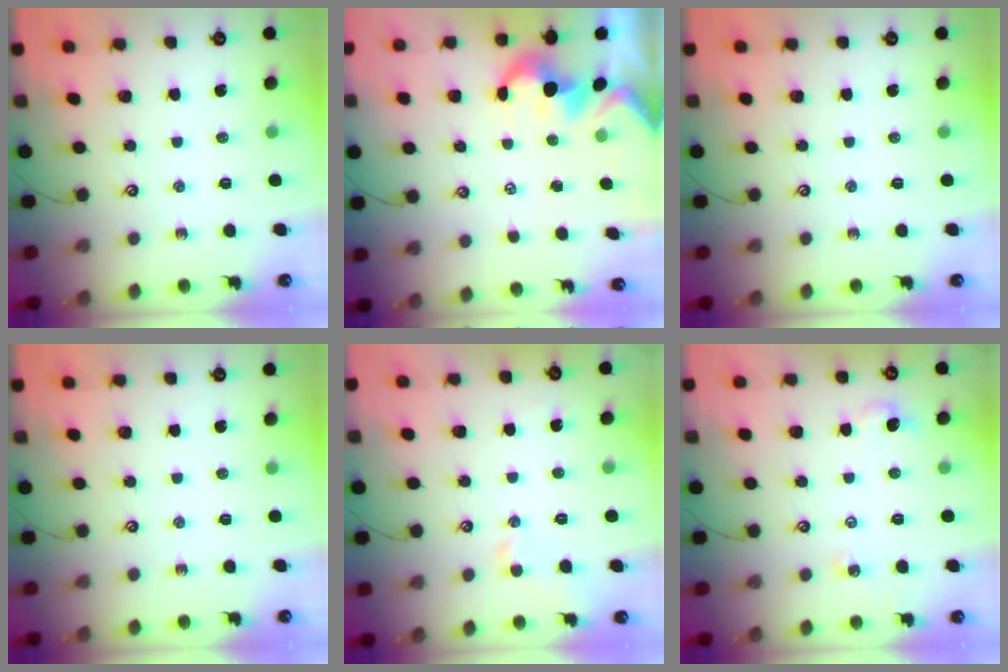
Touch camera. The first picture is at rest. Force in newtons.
{"total": 1.7, "press": 1.4, "slide": 0.9}
{"total": 0.0}
{"total": 0.0}
{"total": 2.2, "press": 2.1, "slide": 0.5}
{"total": 4.1, "press": 4.1, "slide": 0.5}